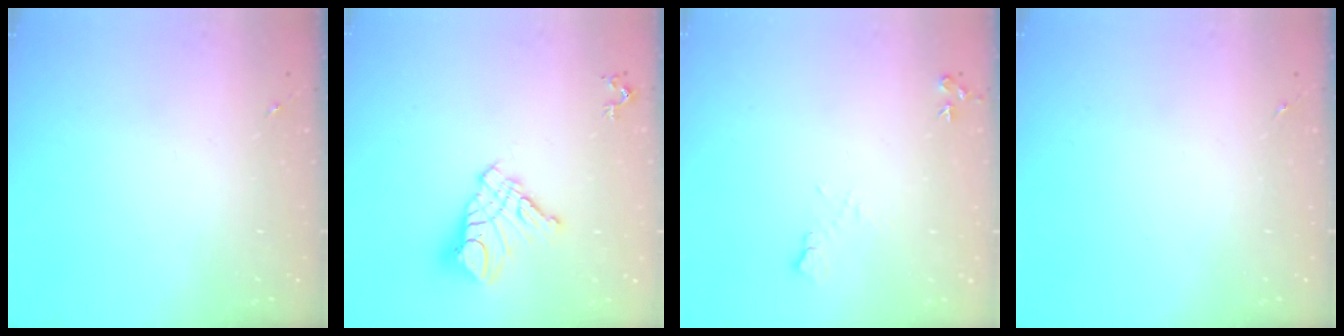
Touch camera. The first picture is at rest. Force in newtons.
{"total": 12.8, "press": 12.7, "slide": 1.4}
{"total": 7.6, "press": 7.6, "slide": 0.8}
{"total": 0.0}